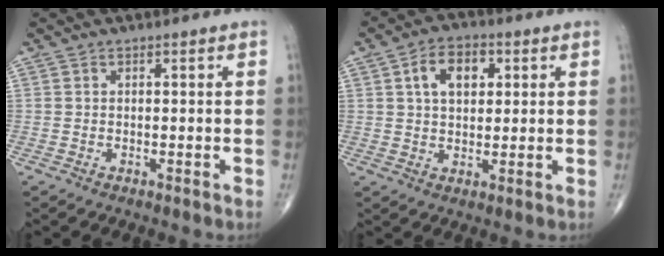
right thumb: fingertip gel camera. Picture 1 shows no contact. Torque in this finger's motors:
{"motor_torque": [0.08, 0.08, 0.38, 0.33, 0.13]}